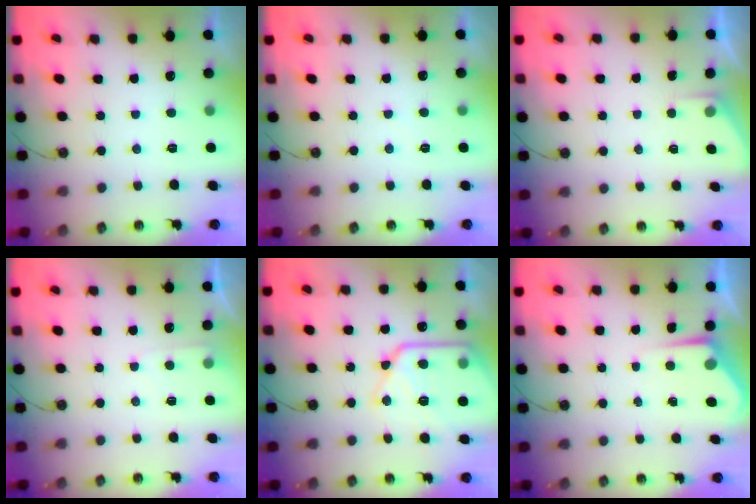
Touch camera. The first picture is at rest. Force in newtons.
{"total": 1.2, "press": 1.2, "slide": 0.3}
{"total": 1.4, "press": 1.3, "slide": 0.2}
{"total": 4.1, "press": 4.1, "slide": 0.4}
{"total": 16.6, "press": 16.6, "slide": 0.8}
{"total": 3.8, "press": 3.8, "slide": 0.5}